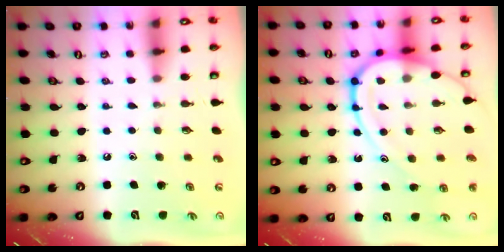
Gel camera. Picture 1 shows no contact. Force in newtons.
{"total": 13.9, "press": 13.8, "slide": 0.8}